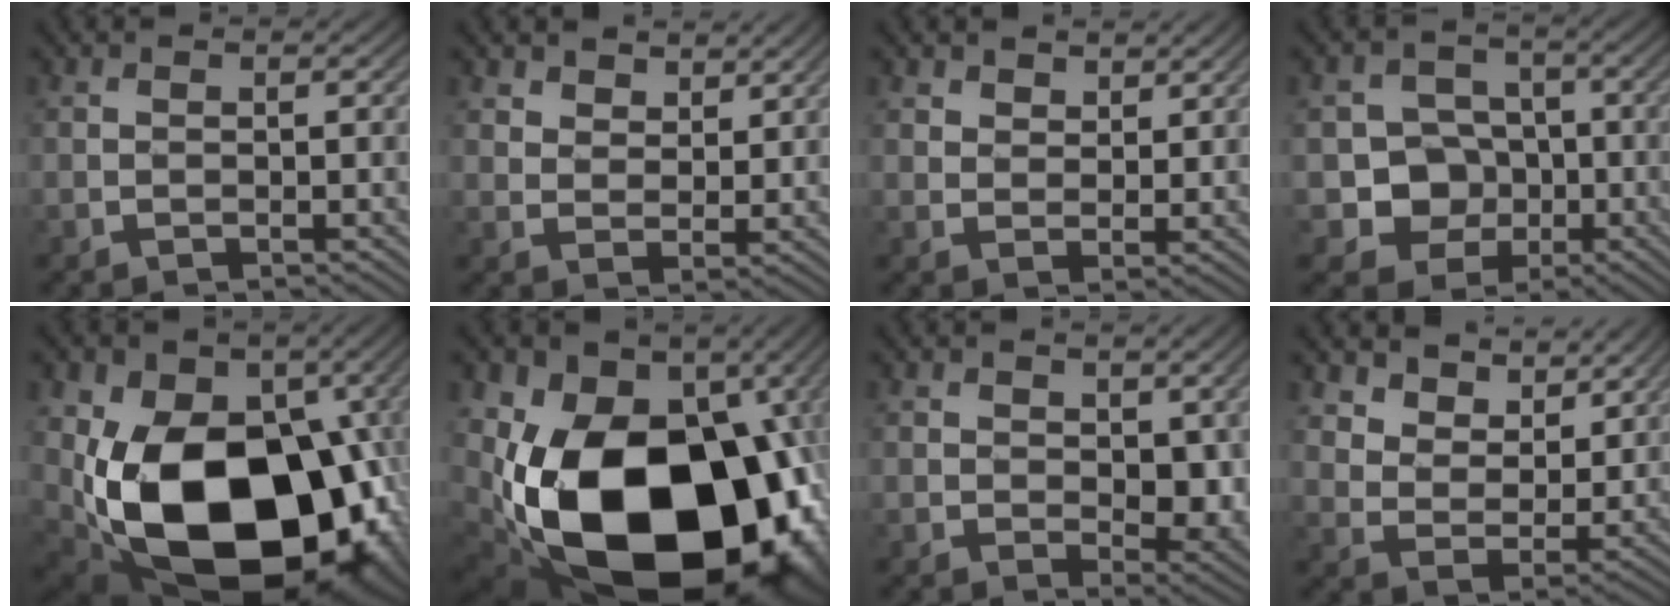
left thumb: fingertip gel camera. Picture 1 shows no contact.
{"total": 5.4, "force": [3.7, 3.3, 2.0], "torque": [-0.057, -0.013, 0.068]}
{"total": 4.3, "force": [2.9, 2.6, 1.6], "torque": [-0.048, -0.012, 0.051]}
{"total": 6.9, "force": [-1.9, 6.3, 2.1], "torque": [-0.037, -0.004, -0.058]}
{"total": 20.5, "force": [-3.2, 14.3, 14.3], "torque": [-0.284, -0.060, -0.027]}
{"total": 22.3, "force": [-5.1, 15.2, 15.5], "torque": [-0.337, -0.064, -0.046]}
{"total": 6.6, "force": [1.6, 4.3, 4.8], "torque": [-0.103, -0.007, 0.028]}
{"total": 8.0, "force": [5.2, 5.0, 3.6], "torque": [-0.080, 0.001, 0.076]}